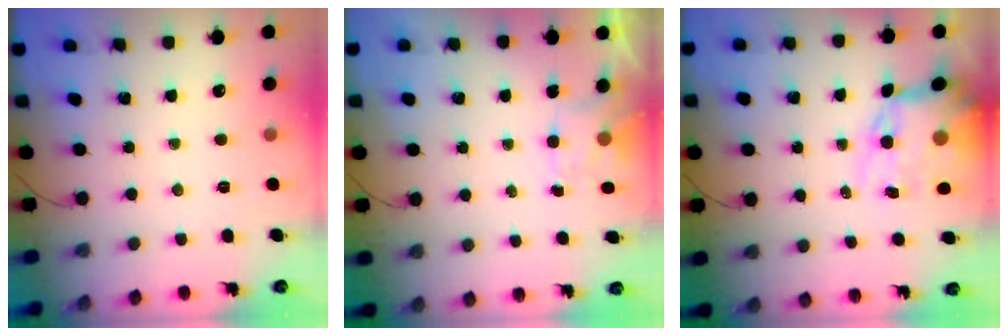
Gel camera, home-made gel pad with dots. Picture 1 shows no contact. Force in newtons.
{"total": 2.0, "press": 1.6, "slide": 1.2}
{"total": 14.5, "press": 14.0, "slide": 3.8}